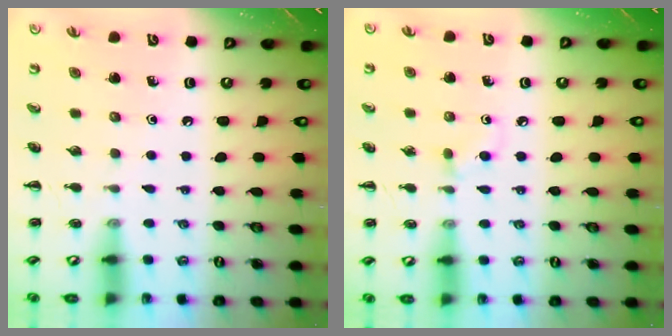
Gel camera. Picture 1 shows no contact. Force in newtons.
{"total": 4.1, "press": 3.7, "slide": 1.8}